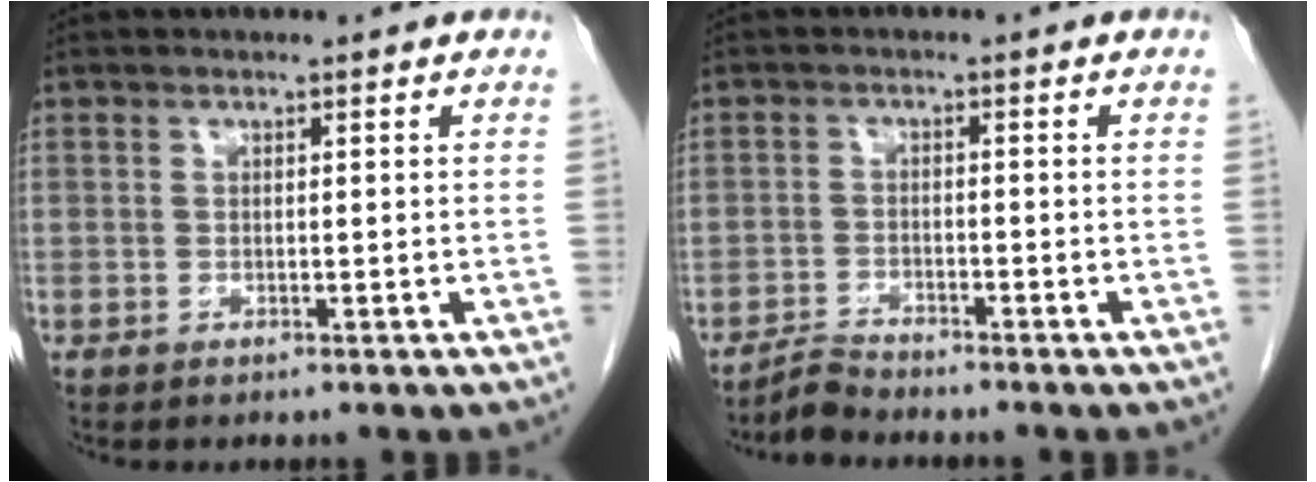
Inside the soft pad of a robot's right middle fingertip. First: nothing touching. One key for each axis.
{"total": 2.5, "fx": -2.5, "fy": -0.3, "fz": -0.1, "tx": 0.000, "ty": -0.015, "tz": -0.048}